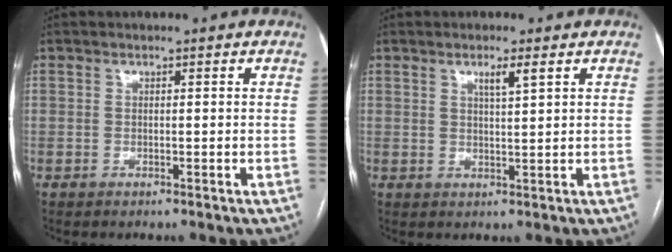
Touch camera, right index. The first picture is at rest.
{"total": 2.6, "force": [1.4, -0.1, 2.1], "torque": [-0.040, -0.002, 0.026]}